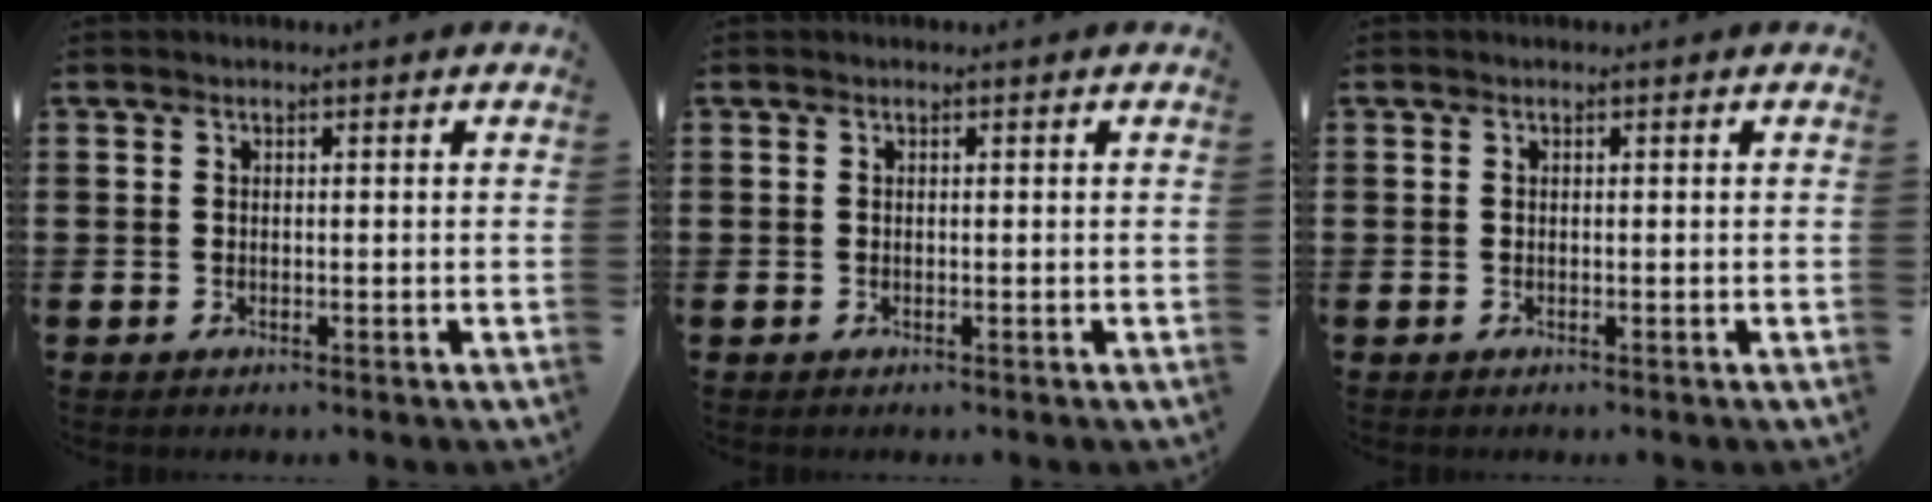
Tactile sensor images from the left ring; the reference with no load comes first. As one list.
[{"total": 0.0}, {"total": 0.0}]